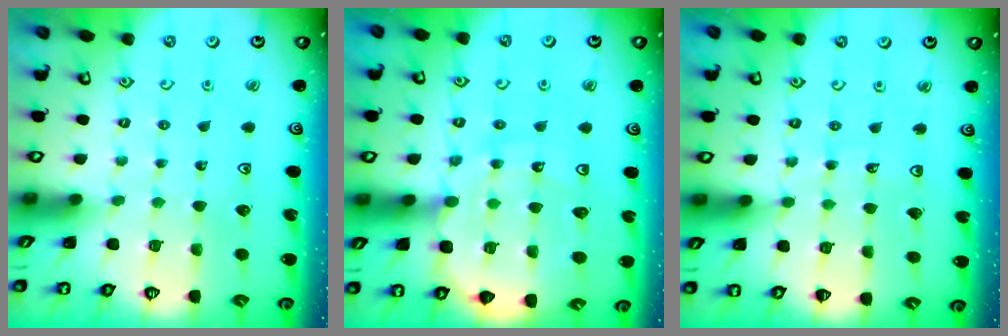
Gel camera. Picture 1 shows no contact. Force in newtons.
{"total": 11.7, "press": 11.5, "slide": 2.3}
{"total": 2.2, "press": 2.2, "slide": 0.2}